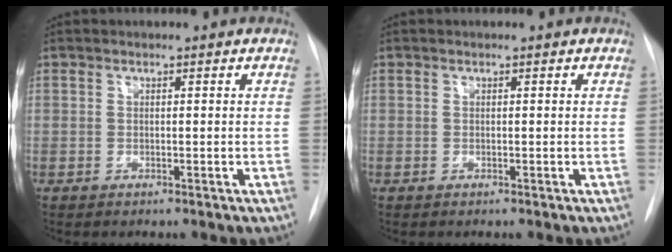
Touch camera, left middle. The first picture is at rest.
{"total": 0.0}